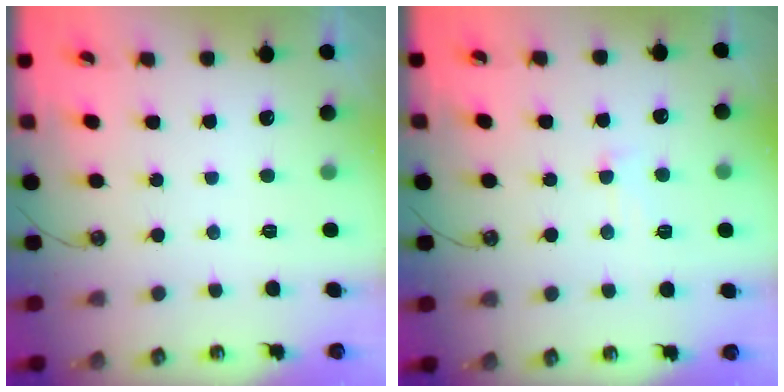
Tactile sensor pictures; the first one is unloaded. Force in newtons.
{"total": 1.9, "press": 1.6, "slide": 0.9}